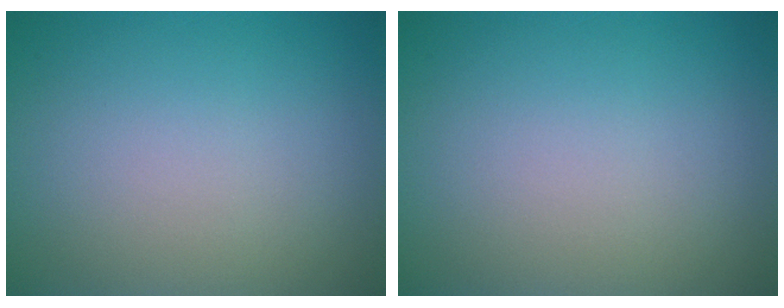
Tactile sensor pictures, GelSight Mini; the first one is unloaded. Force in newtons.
{"total": 0.0}